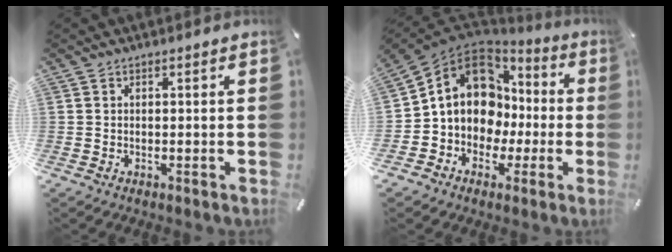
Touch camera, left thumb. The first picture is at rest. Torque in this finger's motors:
{"motor_torque": [0.33, 2.42, 1.67, 1.10, 0.57]}